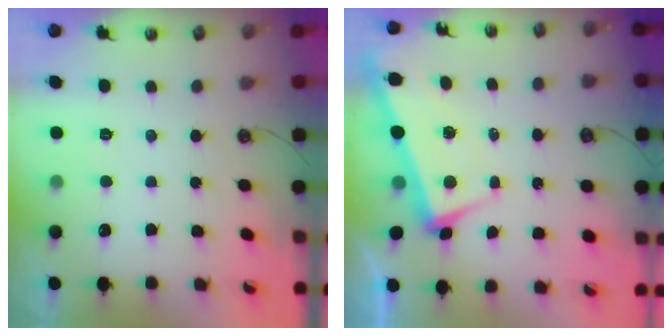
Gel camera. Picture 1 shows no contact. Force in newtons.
{"total": 2.9, "press": 2.8, "slide": 0.8}